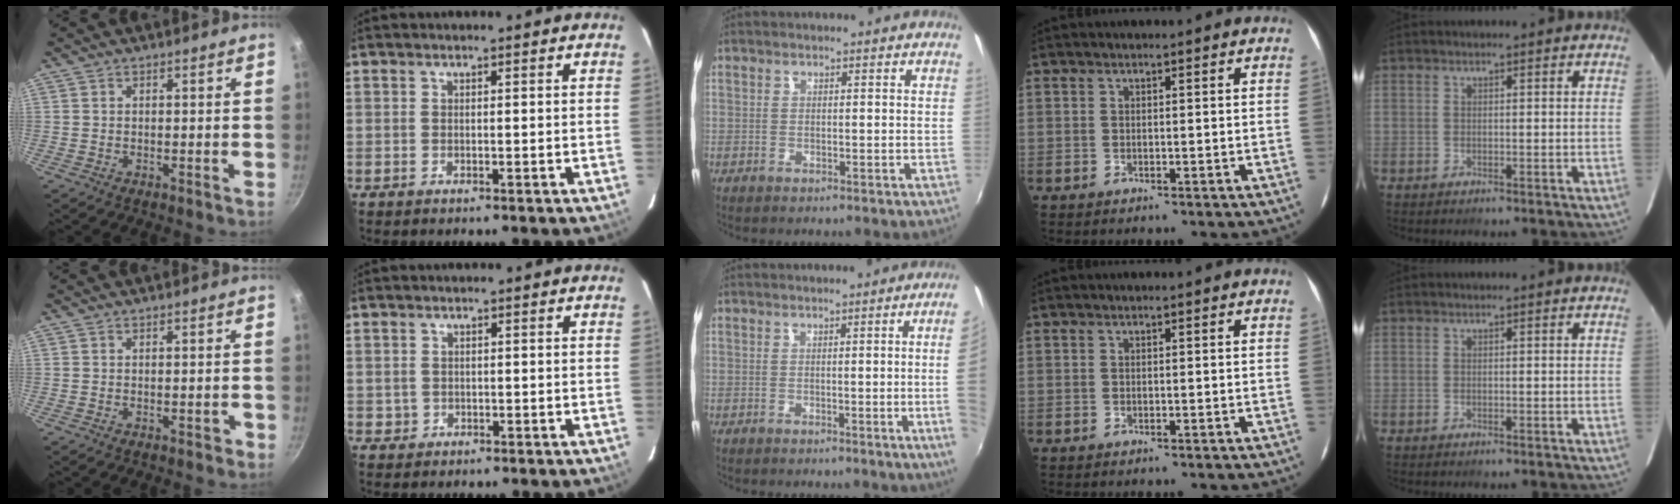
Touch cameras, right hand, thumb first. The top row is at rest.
{"thumb": {"total": 1.0, "force": [-0.5, 0.5, 0.7], "torque": [-0.003, 0.006, -0.005]}, "index": {"total": 1.4, "force": [-0.1, 1.4, 0.0], "torque": [0.003, 0.006, 0.003]}, "middle": {"total": 8.7, "force": [-0.1, -1.3, 8.6], "torque": [-0.093, -0.003, 0.001]}}